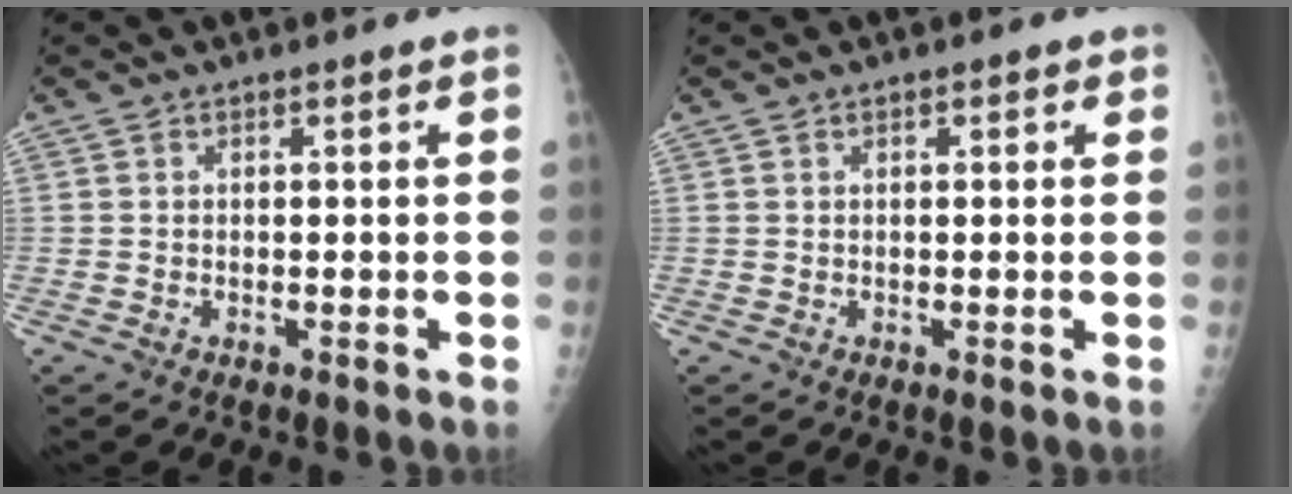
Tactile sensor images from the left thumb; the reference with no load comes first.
{"total": 1.2, "force": [0.6, 0.5, 0.9], "torque": [-0.010, 0.001, 0.006]}